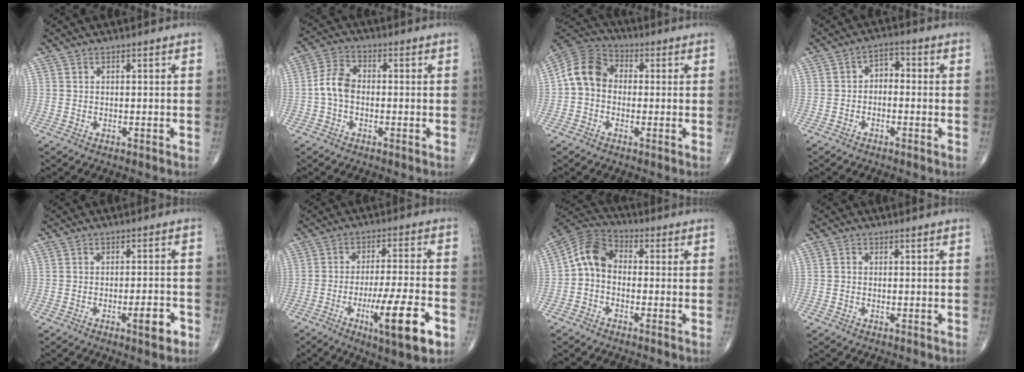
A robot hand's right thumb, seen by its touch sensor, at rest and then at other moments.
{"total": 4.6, "force": [-0.8, 3.1, 3.4], "torque": [-0.067, 0.016, -0.023]}
{"total": 9.2, "force": [-0.3, 7.4, 5.5], "torque": [-0.090, 0.031, -0.022]}
{"total": 3.6, "force": [-0.6, 2.4, 2.6], "torque": [-0.022, 0.022, -0.024]}
{"total": 5.0, "force": [-2.4, 1.3, 4.2], "torque": [-0.057, 0.010, -0.033]}
{"total": 14.3, "force": [-5.9, 2.3, 12.8], "torque": [-0.219, 0.009, -0.089]}
{"total": 7.8, "force": [-0.7, 5.6, 5.4], "torque": [-0.087, 0.027, -0.035]}
{"total": 0.7, "force": [-0.2, 0.6, 0.4], "torque": [-0.003, 0.001, -0.008]}